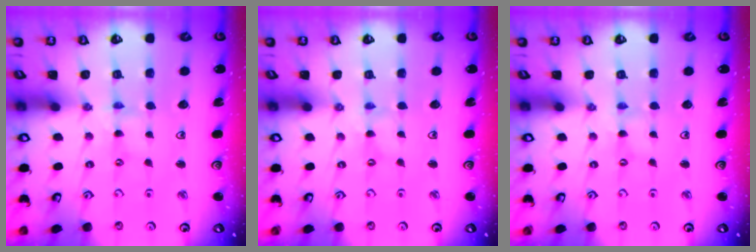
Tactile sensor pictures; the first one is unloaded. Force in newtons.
{"total": 0.0}
{"total": 0.0}